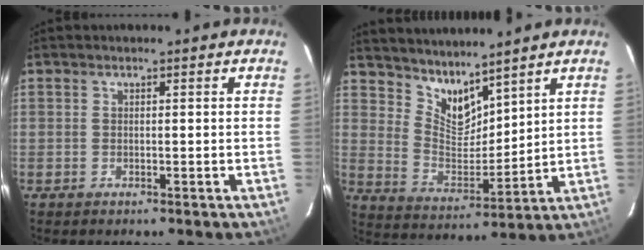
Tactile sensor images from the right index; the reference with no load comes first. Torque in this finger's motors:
{"motor_torque": [-0.01, 0.33, 0.04, 0.00]}